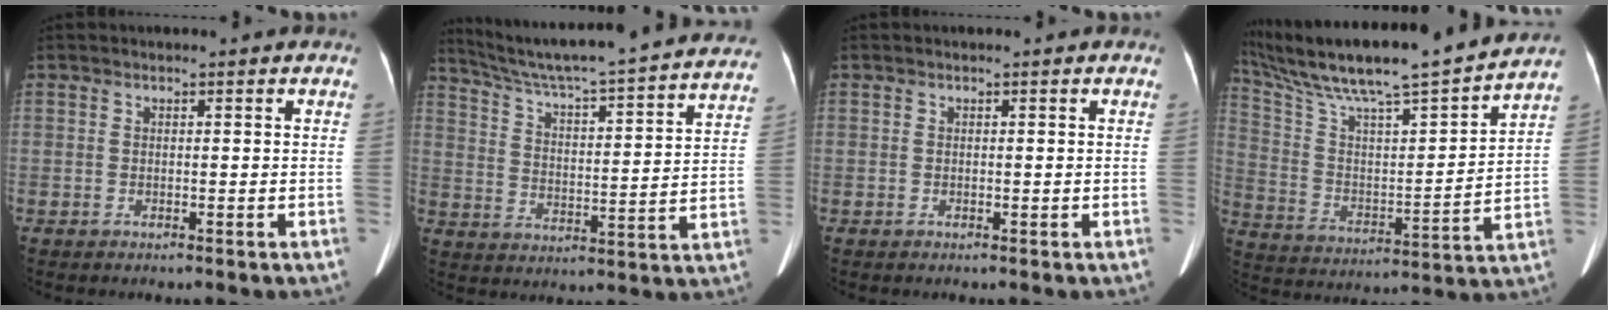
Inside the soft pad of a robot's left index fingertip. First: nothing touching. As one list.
[{"total": 29.6, "force": [27.0, 1.5, 12.1], "torque": [-0.196, -0.048, 0.353]}, {"total": 0.0}, {"total": 23.5, "force": [20.2, 0.7, 12.0], "torque": [-0.220, 0.006, 0.331]}]